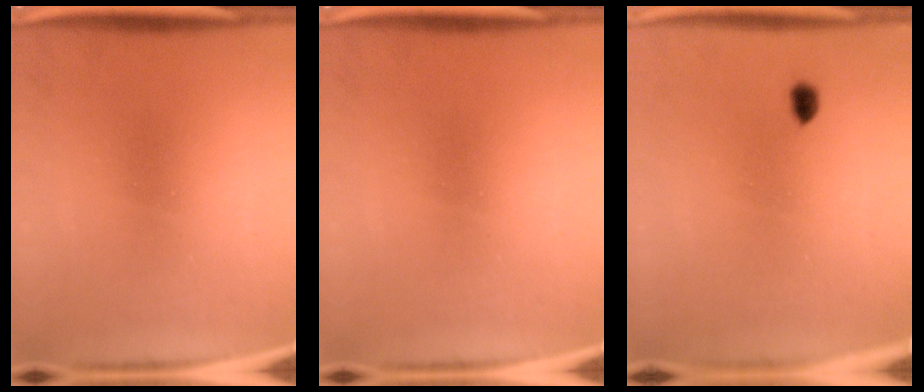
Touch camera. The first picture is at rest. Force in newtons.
{"total": 0.0}
{"total": 2.1}